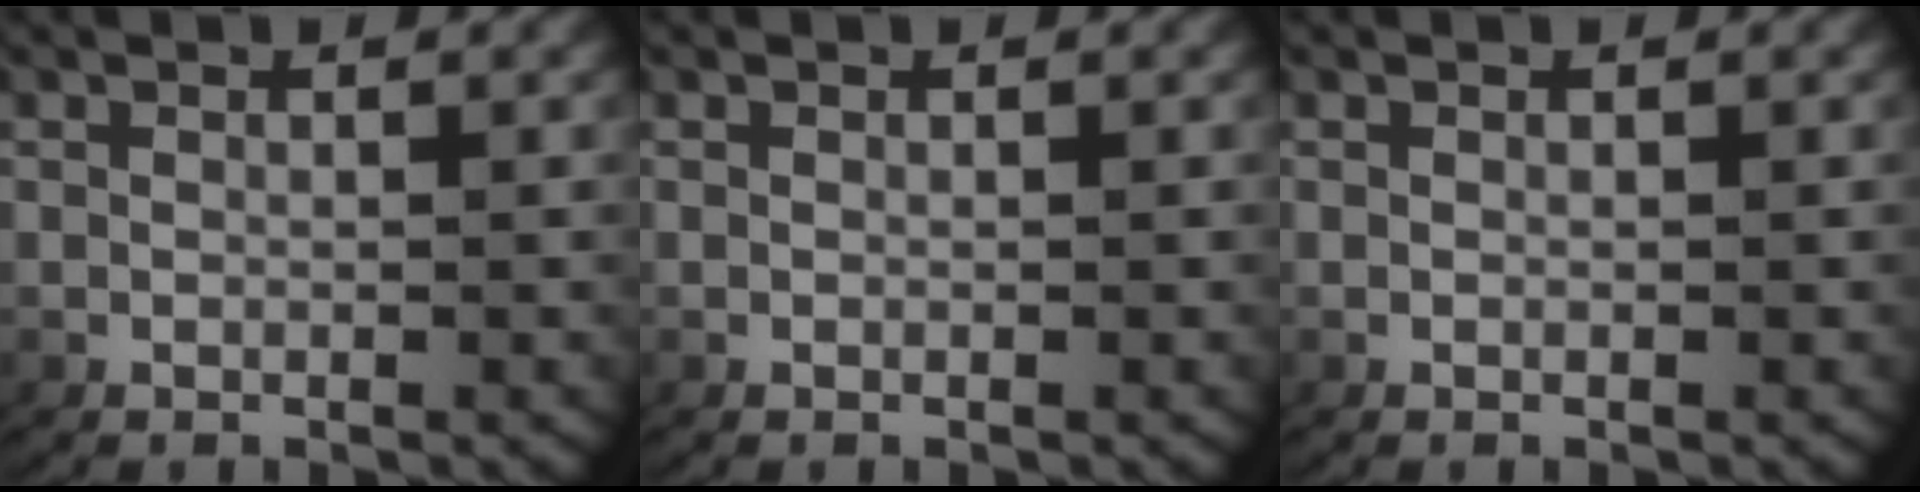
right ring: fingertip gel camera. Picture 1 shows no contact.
{"total": 0.0}
{"total": 0.0}